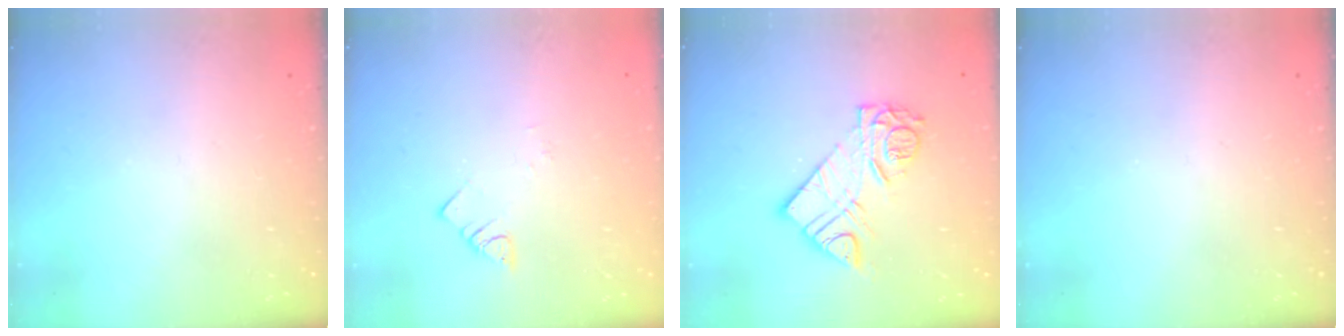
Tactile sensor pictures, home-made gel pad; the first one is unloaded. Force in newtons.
{"total": 1.5, "press": 1.5, "slide": 0.3}
{"total": 11.2, "press": 11.2, "slide": 1.0}
{"total": 0.0}